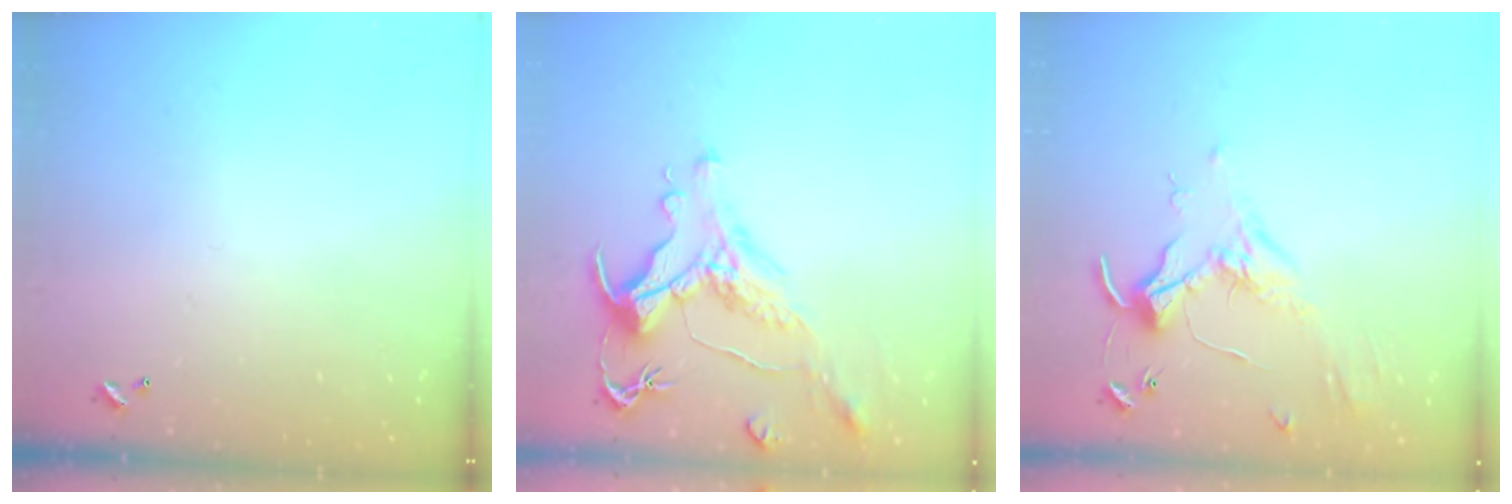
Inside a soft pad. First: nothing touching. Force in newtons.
{"total": 1.4, "press": 0.2, "slide": 1.4}
{"total": 1.7, "press": 1.6, "slide": 0.5}